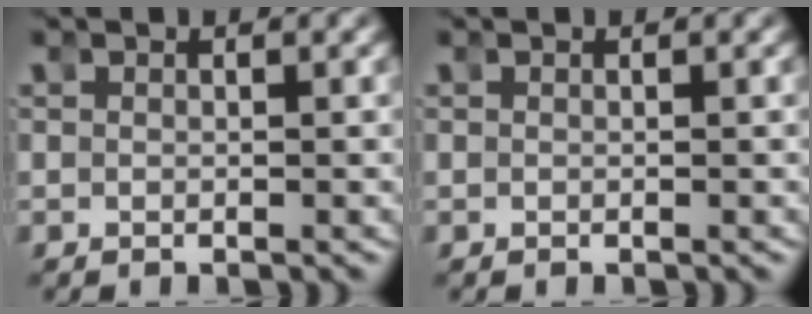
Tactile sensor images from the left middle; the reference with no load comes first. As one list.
[{"total": 0.0}]